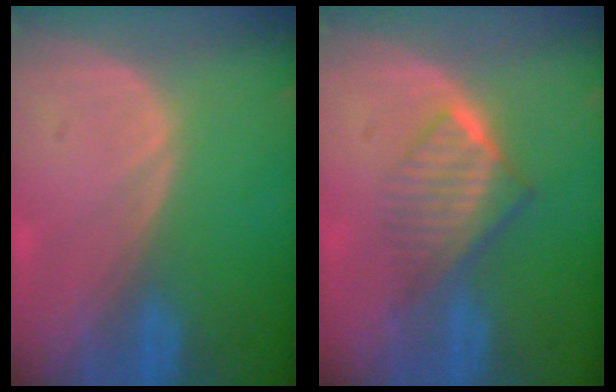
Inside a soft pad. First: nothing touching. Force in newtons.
{"total": 6.5, "press": 5.5, "slide": 3.5}